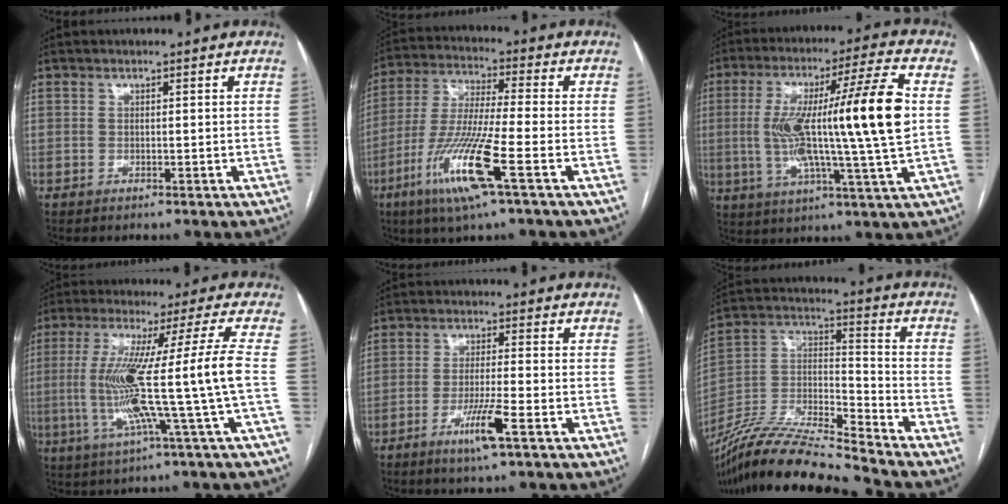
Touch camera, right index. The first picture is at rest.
{"total": 13.8, "force": [-6.1, 0.0, 12.3], "torque": [-0.260, -0.024, -0.118]}
{"total": 20.1, "force": [1.2, -0.2, 20.0], "torque": [-0.353, 0.012, 0.008]}
{"total": 14.7, "force": [-2.0, -2.5, 14.3], "torque": [-0.267, -0.003, -0.036]}
{"total": 6.3, "force": [-3.2, -0.4, 5.4], "torque": [-0.101, -0.012, -0.060]}
{"total": 17.1, "force": [-15.7, -0.1, 6.6], "torque": [-0.126, 0.018, -0.293]}